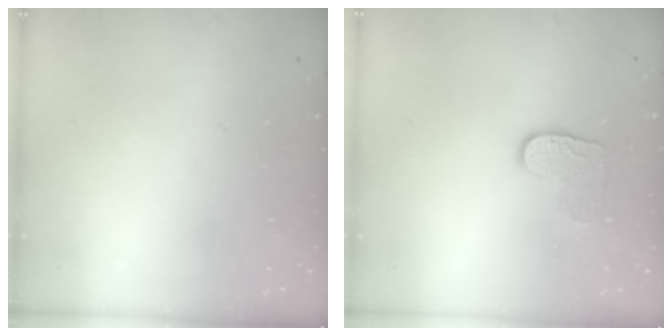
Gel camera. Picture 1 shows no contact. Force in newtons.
{"total": 6.6, "press": 6.6, "slide": 0.3}